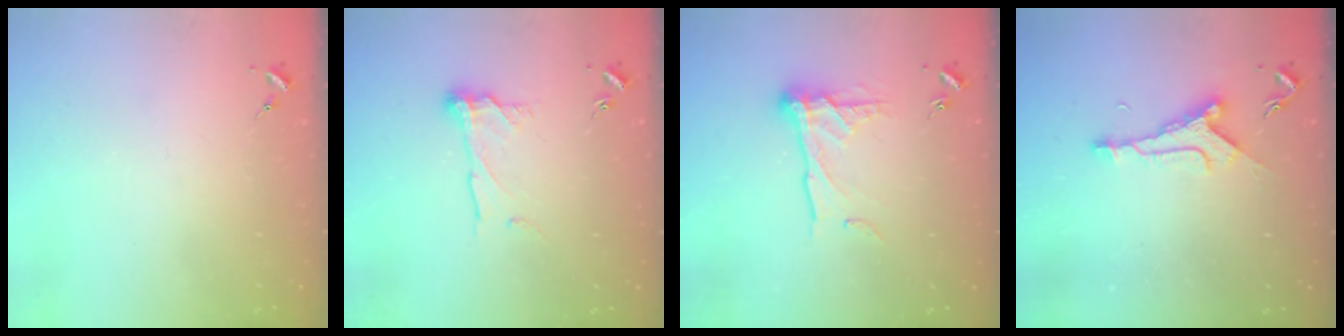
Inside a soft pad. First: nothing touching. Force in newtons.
{"total": 10.3, "press": 10.3, "slide": 0.7}
{"total": 13.3, "press": 13.2, "slide": 1.2}
{"total": 8.7, "press": 8.7, "slide": 0.6}